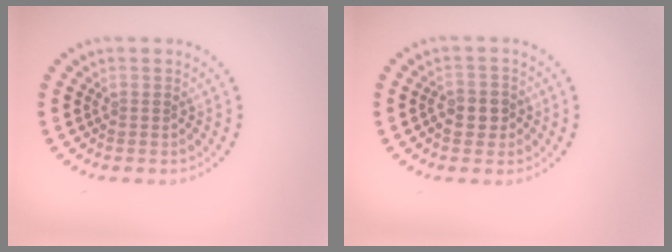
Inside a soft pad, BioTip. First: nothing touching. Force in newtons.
{"total": 2.5, "press": 2.4, "slide": 0.6}